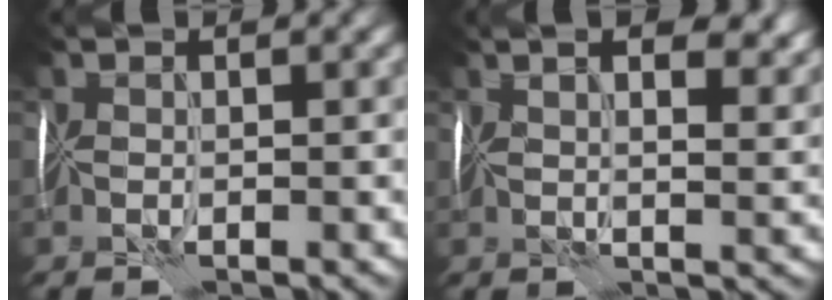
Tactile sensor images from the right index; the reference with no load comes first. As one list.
[{"total": 9.2, "force": [4.8, 4.3, 6.6], "torque": [-0.052, 0.038, 0.043]}]